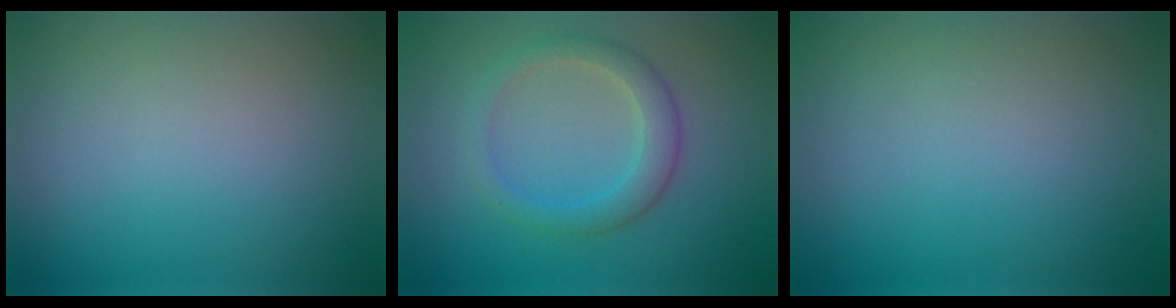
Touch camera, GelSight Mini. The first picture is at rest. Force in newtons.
{"total": 2.8, "press": 2.8, "slide": 0.2}
{"total": 0.0}